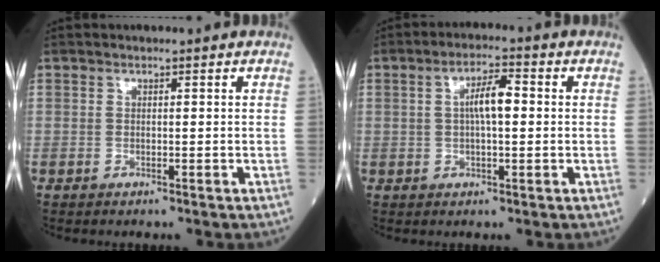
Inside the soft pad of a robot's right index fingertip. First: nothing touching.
{"total": 5.2, "force": [0.6, 1.3, 5.0], "torque": [-0.090, 0.013, 0.008]}